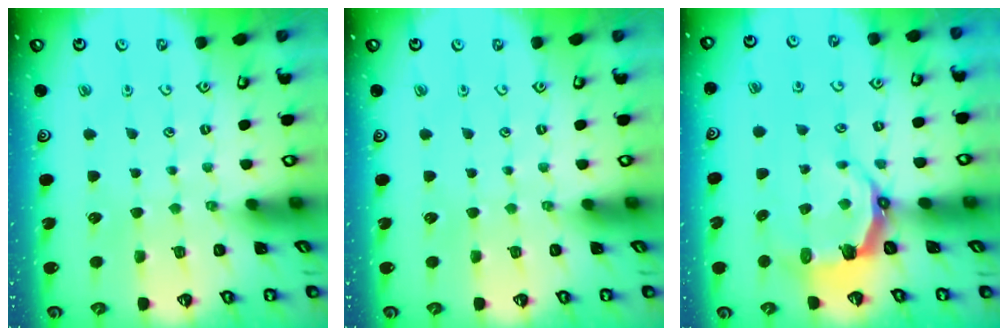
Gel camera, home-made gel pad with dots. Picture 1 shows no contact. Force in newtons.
{"total": 0.0}
{"total": 6.3, "press": 4.5, "slide": 4.3}